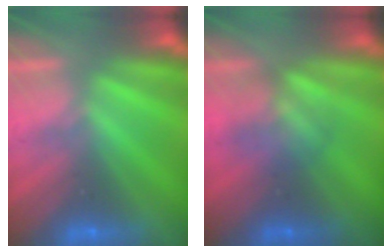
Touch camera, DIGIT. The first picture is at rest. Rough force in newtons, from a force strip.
{"total": 2.9}